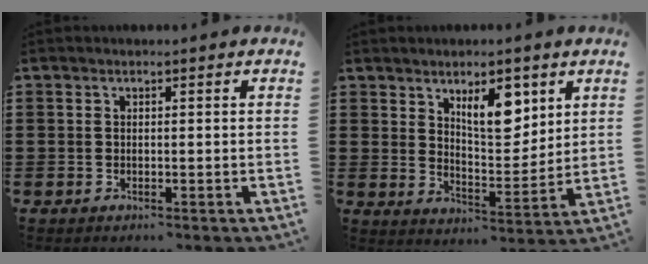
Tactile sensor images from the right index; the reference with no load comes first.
{"total": 8.0, "force": [4.4, 3.4, 5.6], "torque": [-0.083, -0.012, 0.072]}